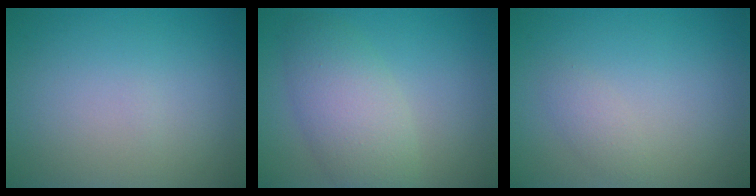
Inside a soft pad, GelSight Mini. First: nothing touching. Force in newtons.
{"total": 6.5, "press": 6.5, "slide": 0.1}
{"total": 1.2, "press": 1.2, "slide": 0.0}